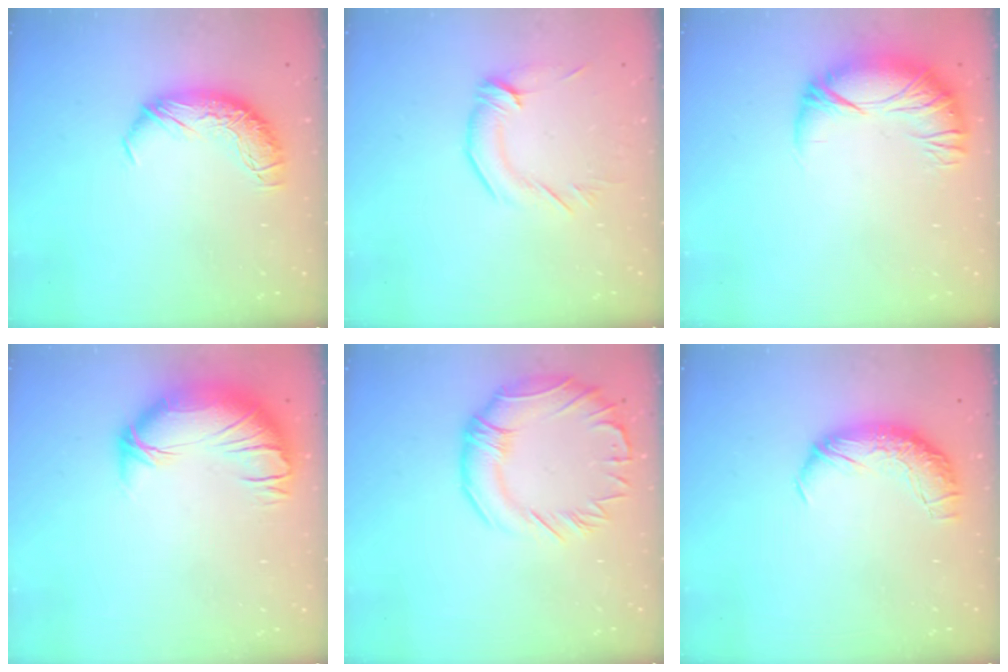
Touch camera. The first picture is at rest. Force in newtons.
{"total": 0.9, "press": 0.7, "slide": 0.6}
{"total": 3.3, "press": 1.9, "slide": 2.7}
{"total": 2.1, "press": 0.9, "slide": 2.0}
{"total": 4.9, "press": 4.4, "slide": 2.1}
{"total": 2.4, "press": 1.1, "slide": 2.2}